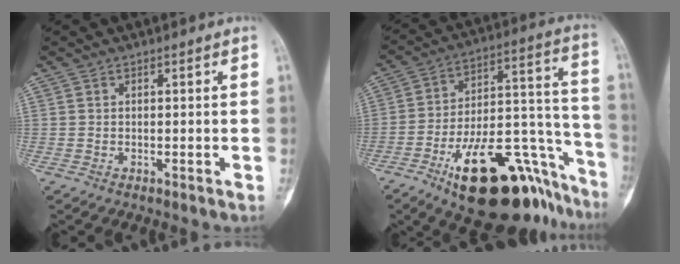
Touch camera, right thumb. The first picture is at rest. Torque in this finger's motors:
{"motor_torque": [3.51, 1.50, 1.37, -1.41, 0.40]}